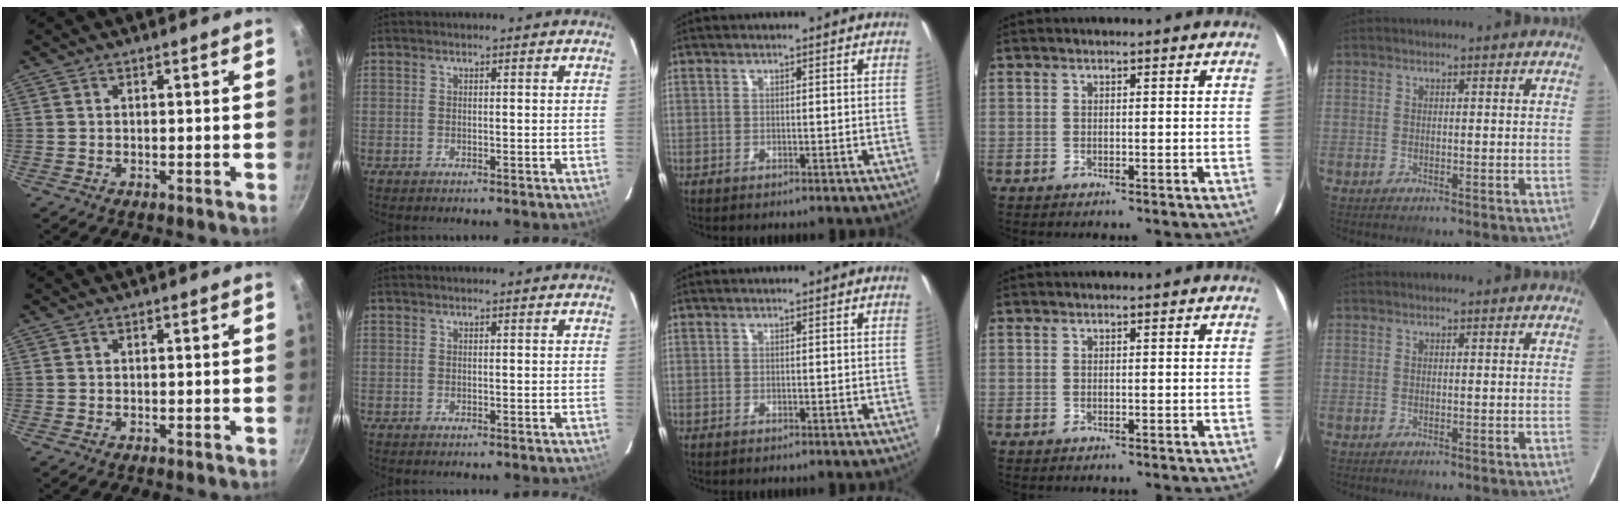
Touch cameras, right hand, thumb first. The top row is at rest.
{}